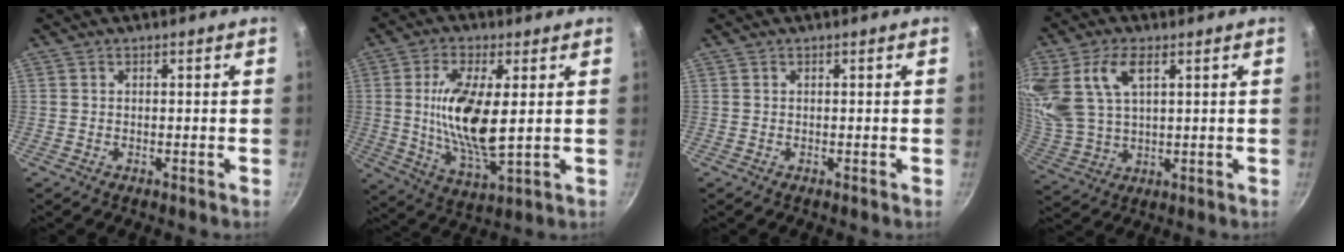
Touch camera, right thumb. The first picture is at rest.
{"total": 14.4, "force": [1.6, 5.4, 13.3], "torque": [-0.254, -0.015, 0.032]}
{"total": 0.0}
{"total": 16.2, "force": [6.2, 9.5, 11.5], "torque": [-0.245, 0.002, 0.132]}